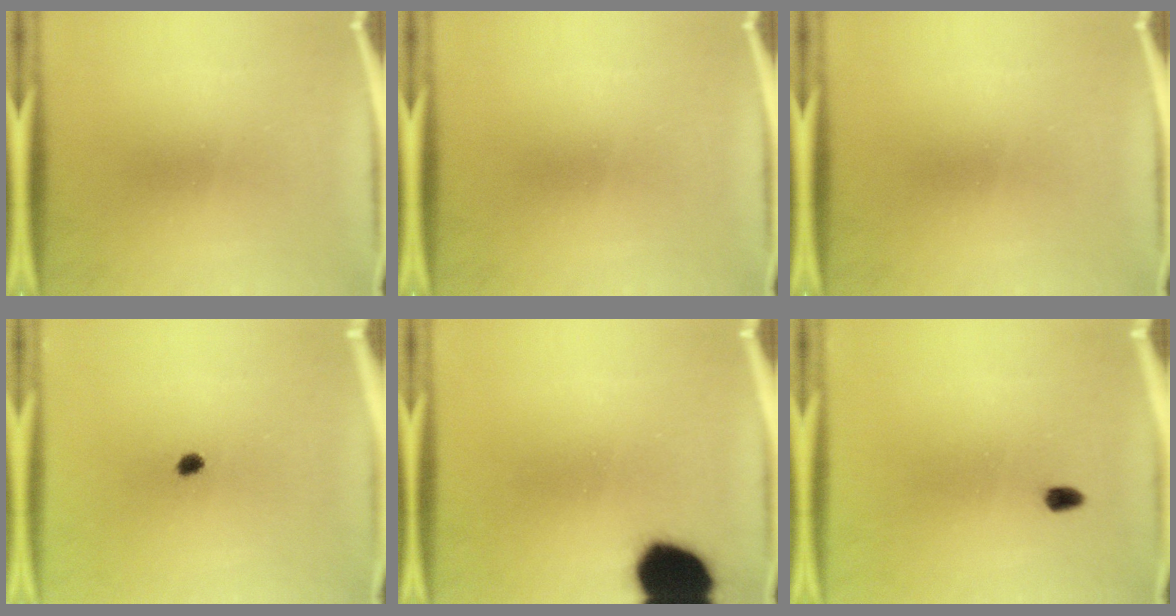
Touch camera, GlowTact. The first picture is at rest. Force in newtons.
{"total": 0.0}
{"total": 0.0}
{"total": 1.8}
{"total": 17.1}
{"total": 1.5}